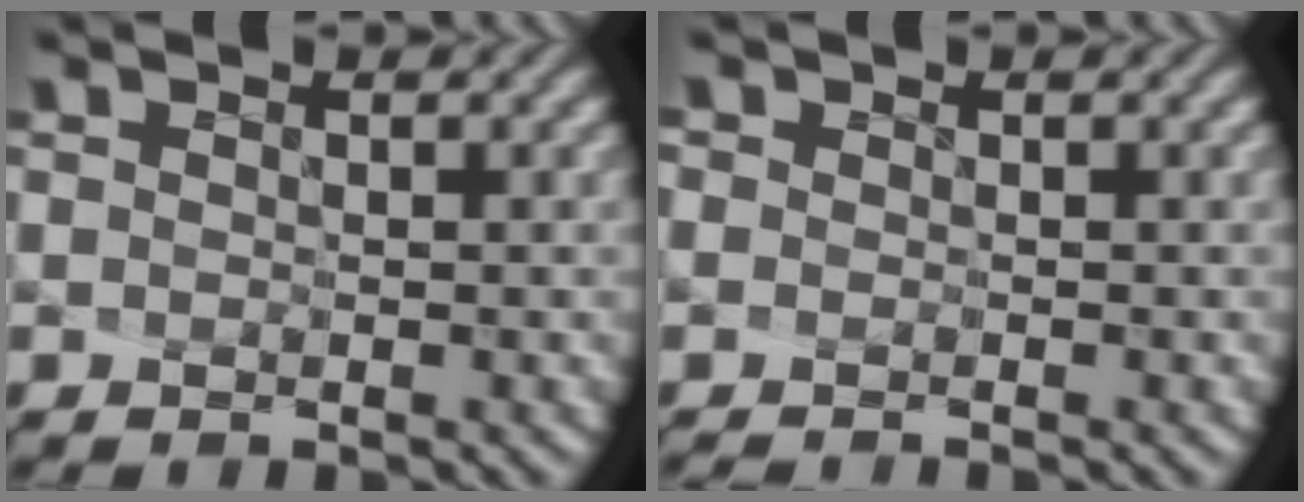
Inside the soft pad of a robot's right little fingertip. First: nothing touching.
{"total": 1.0, "force": [-0.7, 0.6, 0.3], "torque": [-0.024, 0.001, -0.001]}